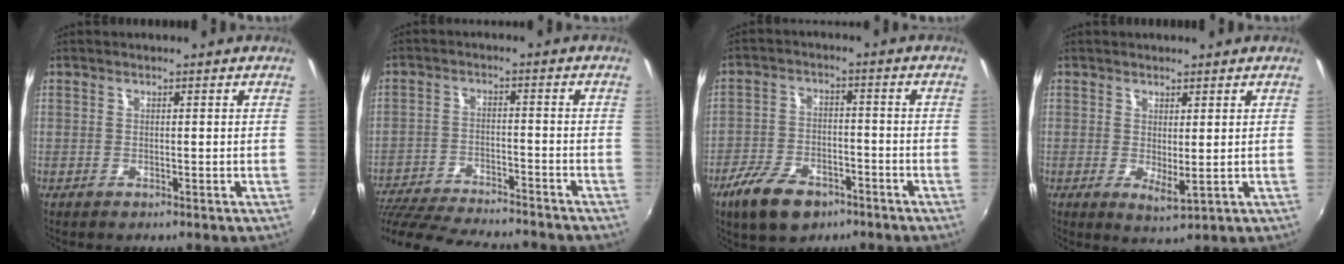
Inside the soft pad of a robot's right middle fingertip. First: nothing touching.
{"total": 20.2, "force": [-17.8, 3.7, 8.8], "torque": [-0.182, -0.036, -0.277]}
{"total": 10.3, "force": [-6.8, 5.1, 5.8], "torque": [-0.141, -0.008, -0.123]}
{"total": 2.7, "force": [0.6, 0.6, 2.5], "torque": [-0.043, -0.010, 0.010]}